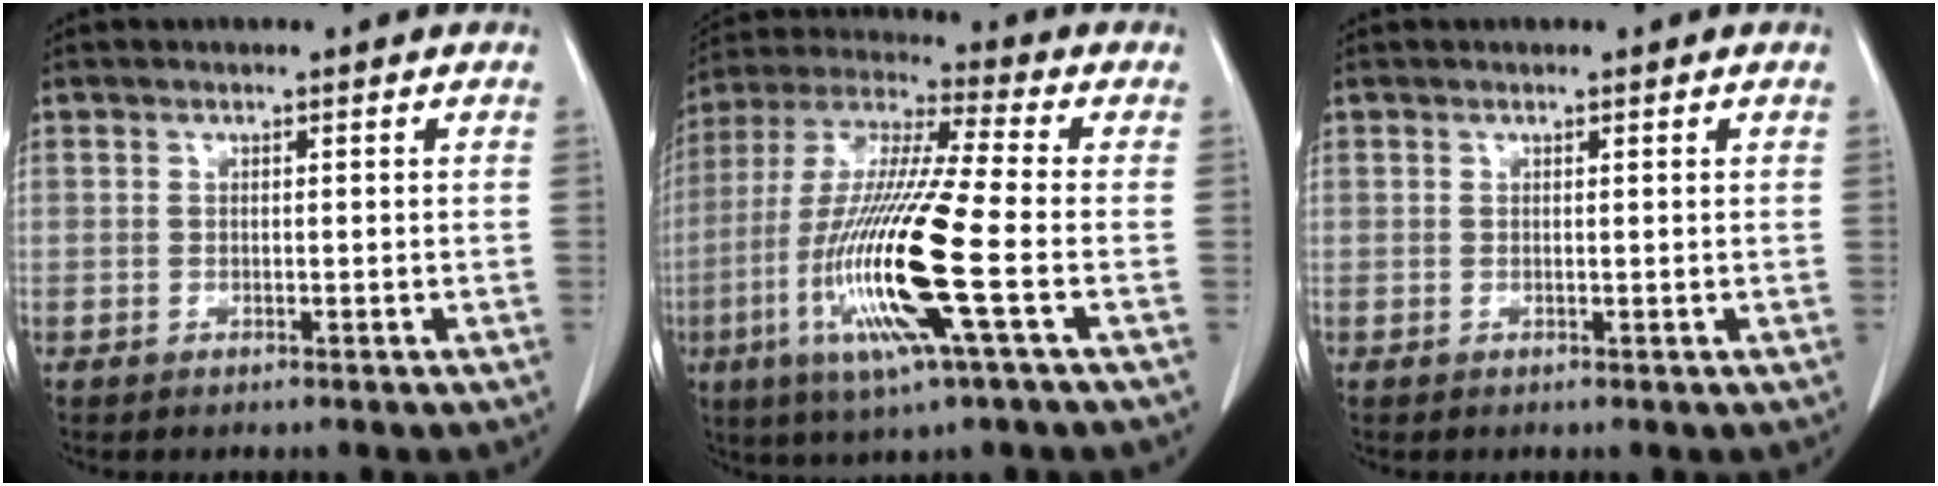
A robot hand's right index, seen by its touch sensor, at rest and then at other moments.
{"total": 18.2, "force": [-5.0, 0.4, 17.5], "torque": [-0.367, -0.019, -0.101]}
{"total": 0.0}